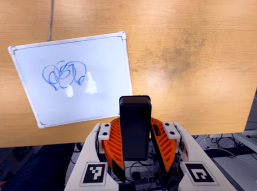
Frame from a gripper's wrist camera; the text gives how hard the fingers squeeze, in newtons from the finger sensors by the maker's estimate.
{"total": 6.0, "left": 5.3, "right": 6.7}